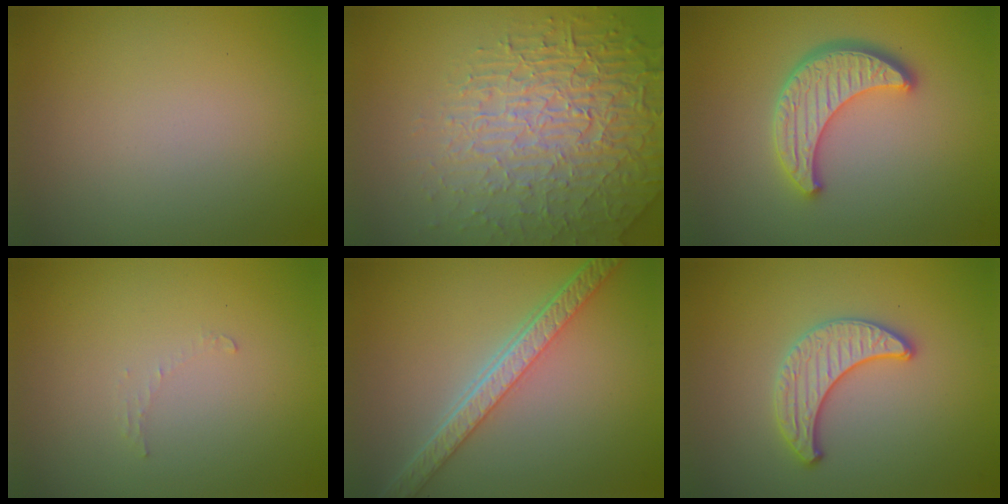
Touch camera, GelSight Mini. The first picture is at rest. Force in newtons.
{"total": 7.0, "press": 5.6, "slide": 4.2}
{"total": 4.4, "press": 3.8, "slide": 2.3}
{"total": 0.7, "press": 0.7, "slide": 0.1}
{"total": 5.5, "press": 4.3, "slide": 3.4}
{"total": 3.0, "press": 3.0, "slide": 0.5}